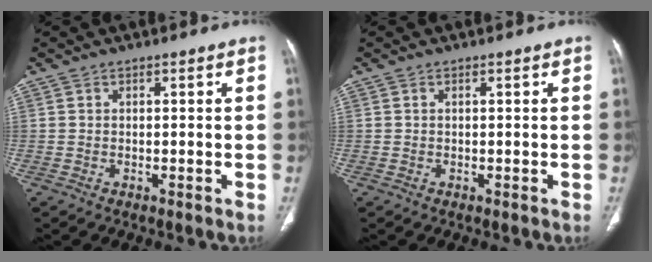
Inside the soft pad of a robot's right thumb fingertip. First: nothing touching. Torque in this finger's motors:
{"motor_torque": [-0.24, -0.09, 0.31, 0.15, -0.02]}